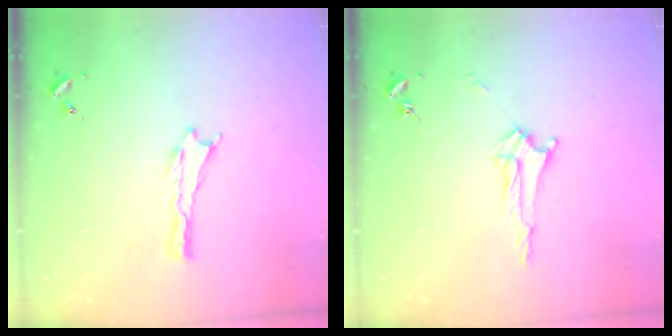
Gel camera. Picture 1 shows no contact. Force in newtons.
{"total": 3.0, "press": 3.0, "slide": 0.3}